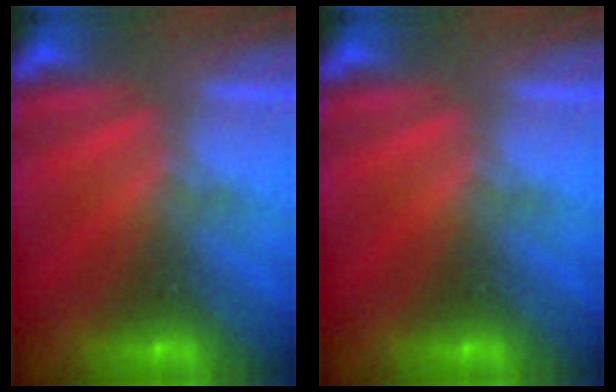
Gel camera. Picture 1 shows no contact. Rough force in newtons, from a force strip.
{"total": 0.0}